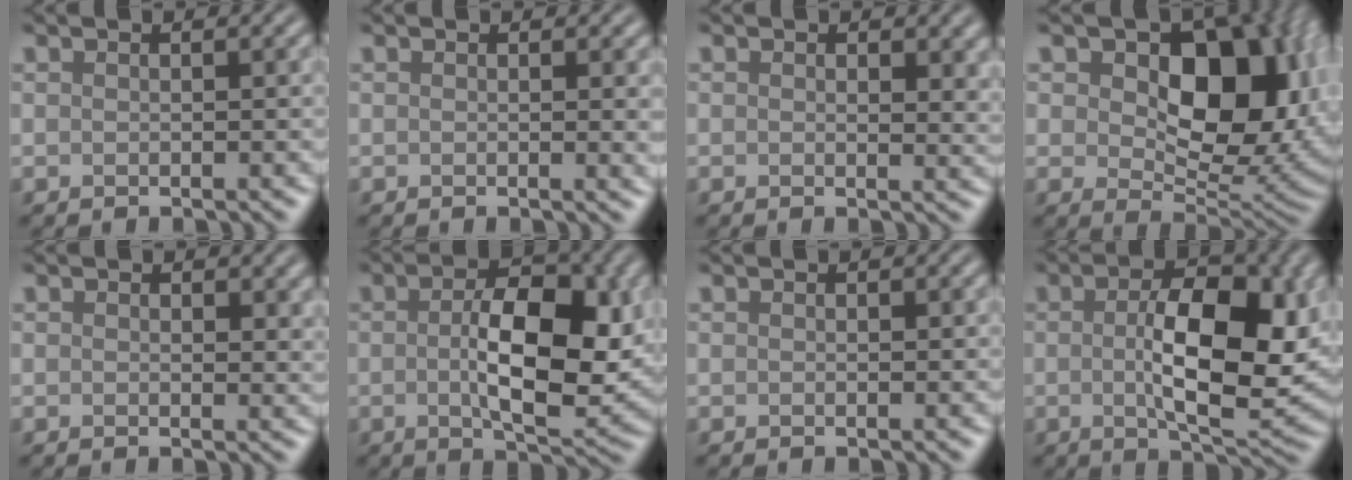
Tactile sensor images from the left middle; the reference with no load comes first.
{"total": 1.4, "force": [0.2, 0.3, 1.4], "torque": [-0.013, -0.002, -0.001]}
{"total": 2.5, "force": [0.8, 1.4, 1.8], "torque": [-0.019, -0.004, 0.009]}
{"total": 12.4, "force": [2.7, 7.7, 9.3], "torque": [-0.113, -0.010, 0.044]}
{"total": 1.6, "force": [0.6, 1.0, 1.1], "torque": [-0.010, -0.004, 0.007]}
{"total": 8.8, "force": [-0.1, 3.7, 7.9], "torque": [-0.127, -0.003, 0.000]}
{"total": 0.0}
{"total": 9.8, "force": [0.1, 3.9, 8.9], "torque": [-0.140, -0.002, 0.003]}